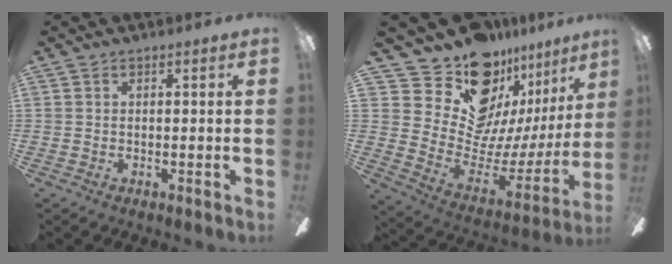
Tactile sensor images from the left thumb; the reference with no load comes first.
{"total": 20.5, "force": [15.6, 10.8, 7.7], "torque": [-0.122, -0.129, 0.294]}